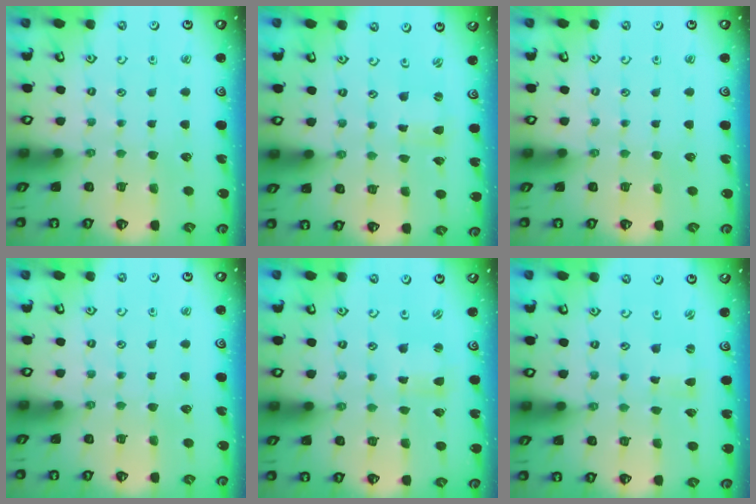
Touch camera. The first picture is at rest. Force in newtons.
{"total": 0.0}
{"total": 0.0}
{"total": 0.0}
{"total": 1.2, "press": 1.2, "slide": 0.3}
{"total": 0.0}